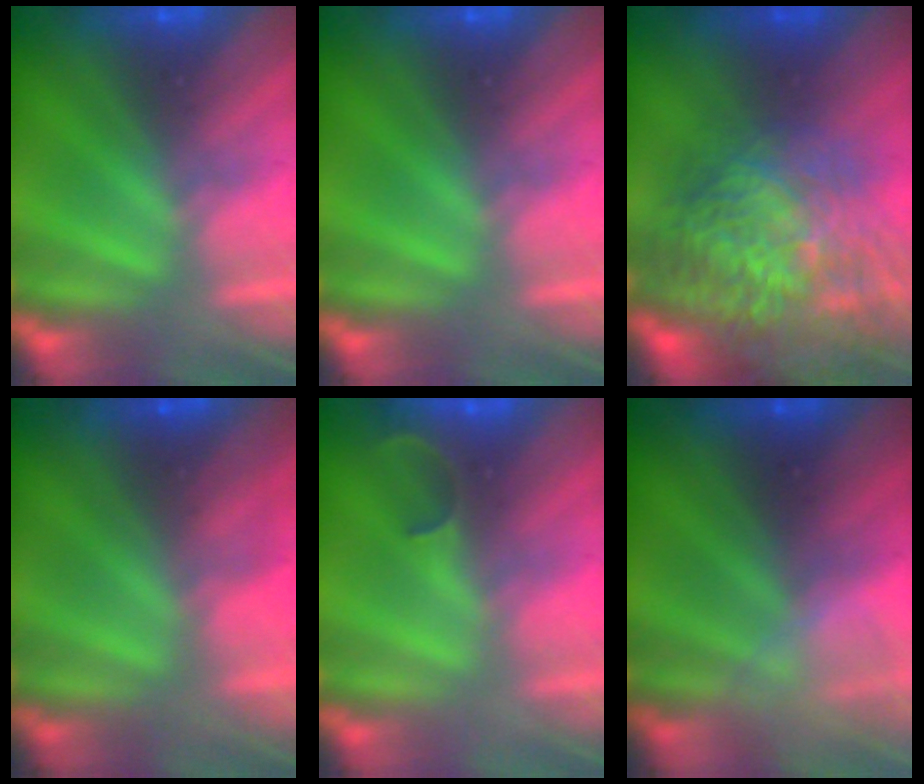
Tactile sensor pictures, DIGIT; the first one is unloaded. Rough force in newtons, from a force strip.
{"total": 0.0}
{"total": 7.2}
{"total": 2.1}
{"total": 2.9}
{"total": 2.5}